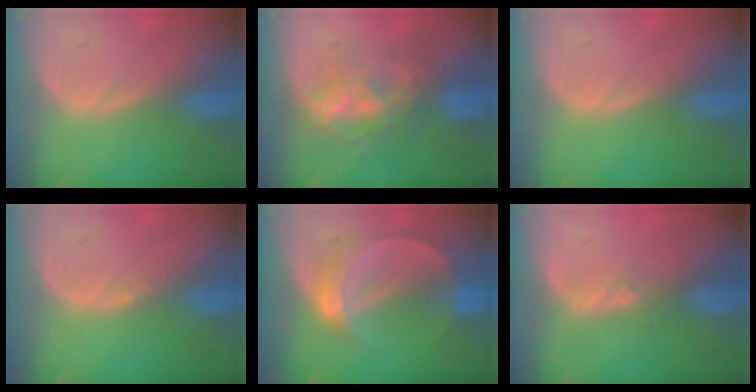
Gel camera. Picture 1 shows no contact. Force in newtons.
{"total": 6.8, "press": 6.6, "slide": 1.6}
{"total": 0.0}
{"total": 0.6, "press": 0.5, "slide": 0.4}
{"total": 5.7, "press": 5.2, "slide": 2.4}
{"total": 1.6, "press": 1.5, "slide": 0.7}